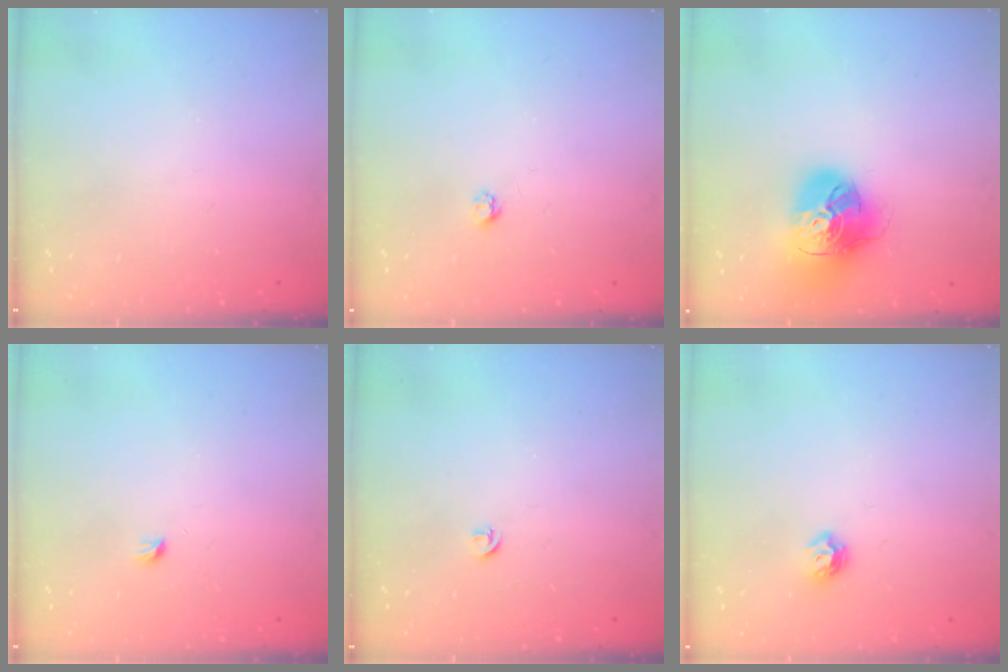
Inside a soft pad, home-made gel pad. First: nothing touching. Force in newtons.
{"total": 2.7, "press": 2.7, "slide": 0.4}
{"total": 19.5, "press": 19.4, "slide": 2.2}
{"total": 2.9, "press": 2.9, "slide": 0.4}
{"total": 3.9, "press": 3.9, "slide": 0.7}
{"total": 6.4, "press": 6.4, "slide": 0.7}